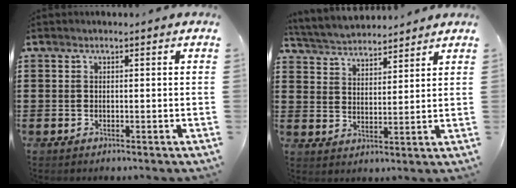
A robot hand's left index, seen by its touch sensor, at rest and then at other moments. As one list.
[{"total": 4.2, "force": [4.1, 0.6, 0.2], "torque": [-0.024, -0.020, 0.073]}]